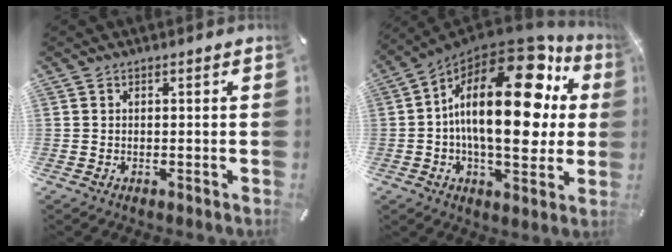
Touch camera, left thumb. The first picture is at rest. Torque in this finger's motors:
{"motor_torque": [2.49, 2.52, 1.80, -0.97, 0.94]}